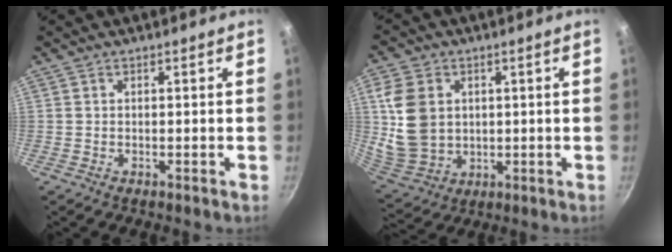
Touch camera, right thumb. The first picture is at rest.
{"total": 12.6, "force": [2.2, 9.9, 7.6], "torque": [-0.132, -0.010, 0.060]}